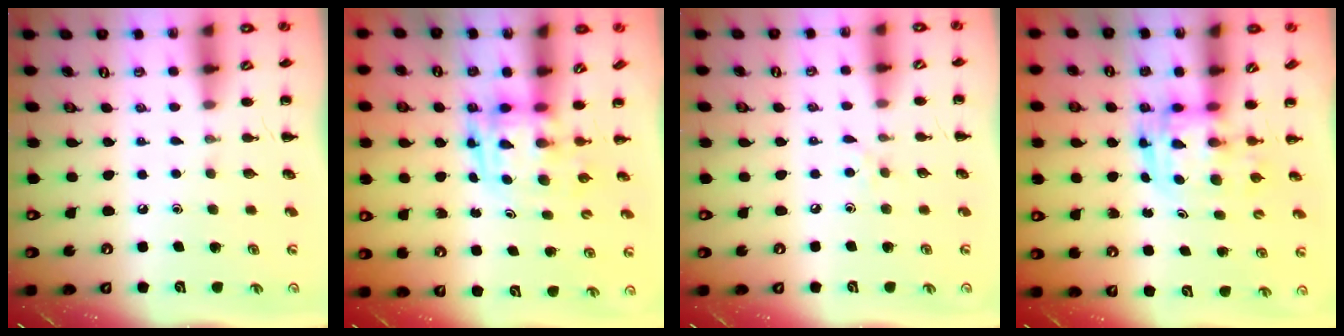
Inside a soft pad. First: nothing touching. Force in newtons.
{"total": 3.8, "press": 3.7, "slide": 0.7}
{"total": 3.5, "press": 3.2, "slide": 1.5}
{"total": 3.3, "press": 3.2, "slide": 0.7}